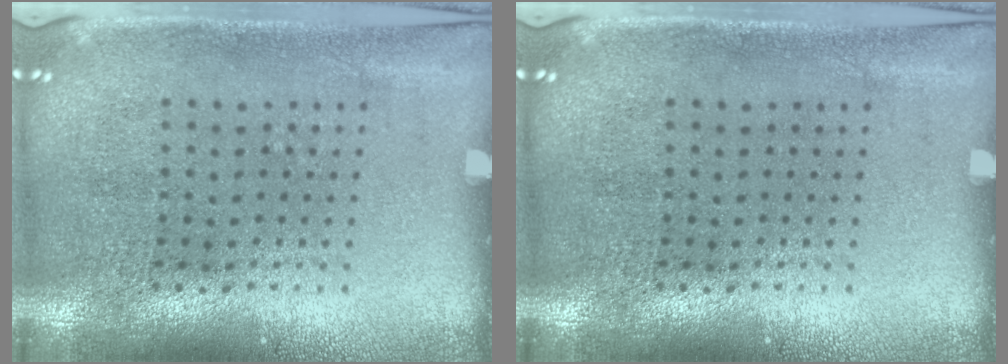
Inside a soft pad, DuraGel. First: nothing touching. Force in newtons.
{"total": 0.0}